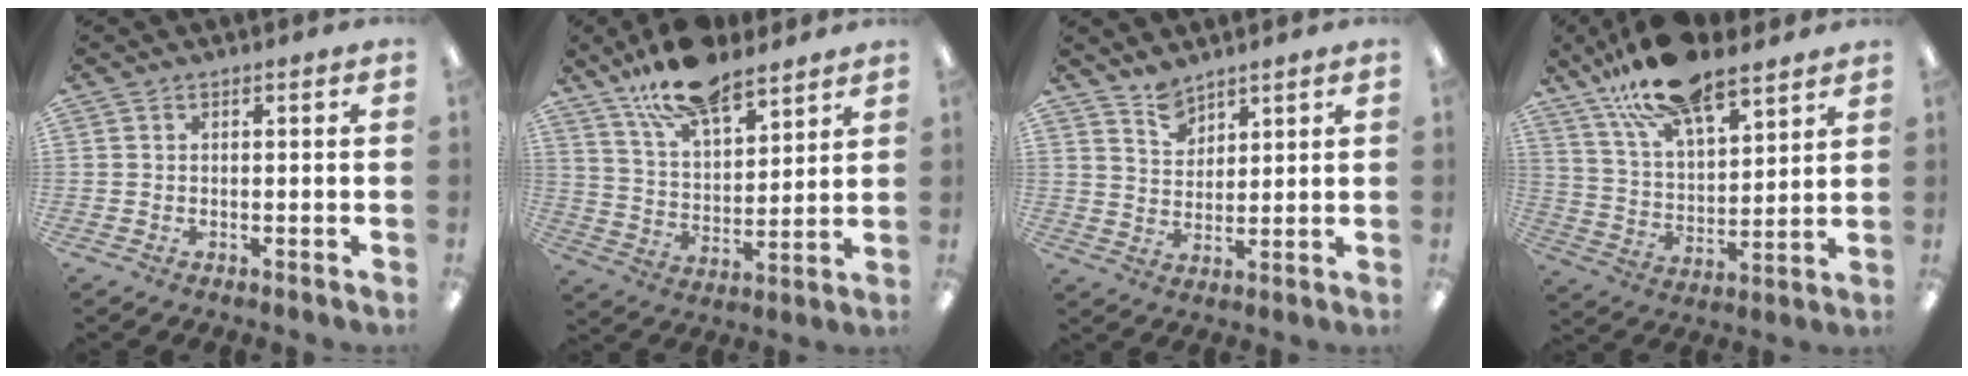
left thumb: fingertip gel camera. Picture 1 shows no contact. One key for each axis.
{"total": 14.5, "fx": 11.5, "fy": 5.5, "fz": 6.9, "tx": -0.129, "ty": -0.060, "tz": 0.207}
{"total": 5.9, "fx": 5.0, "fy": 2.9, "fz": 1.2, "tx": -0.022, "ty": -0.026, "tz": 0.095}
{"total": 17.3, "fx": 13.3, "fy": 6.1, "fz": 9.2, "tx": -0.182, "ty": -0.063, "tz": 0.236}